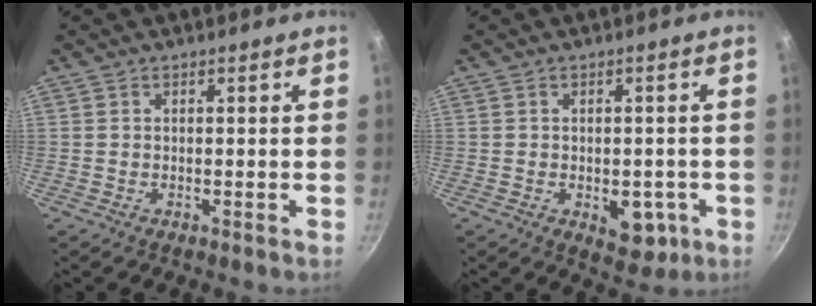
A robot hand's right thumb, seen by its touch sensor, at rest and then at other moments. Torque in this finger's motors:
{"motor_torque": [0.79, 0.86, 0.83, -0.44, 0.23]}